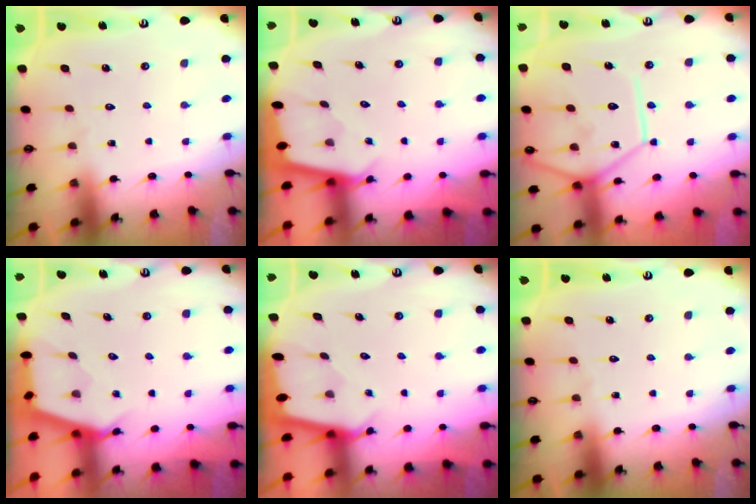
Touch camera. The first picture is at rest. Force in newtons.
{"total": 2.0, "press": 2.0, "slide": 0.2}
{"total": 15.7, "press": 15.5, "slide": 2.0}
{"total": 2.6, "press": 2.6, "slide": 0.4}
{"total": 1.5, "press": 1.5, "slide": 0.2}
{"total": 0.0}